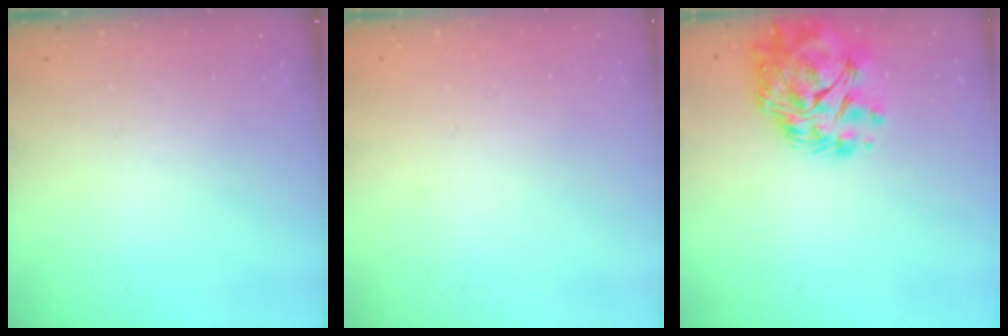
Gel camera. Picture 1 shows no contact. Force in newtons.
{"total": 1.8, "press": 1.8, "slide": 0.2}
{"total": 12.0, "press": 11.2, "slide": 4.2}